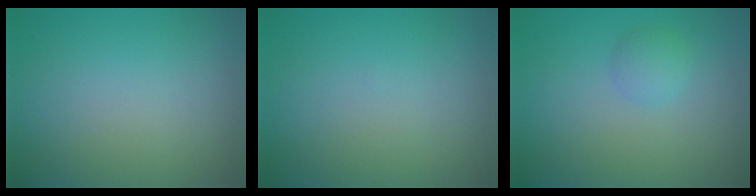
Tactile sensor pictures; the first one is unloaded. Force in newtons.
{"total": 0.0}
{"total": 1.3, "press": 1.3, "slide": 0.0}